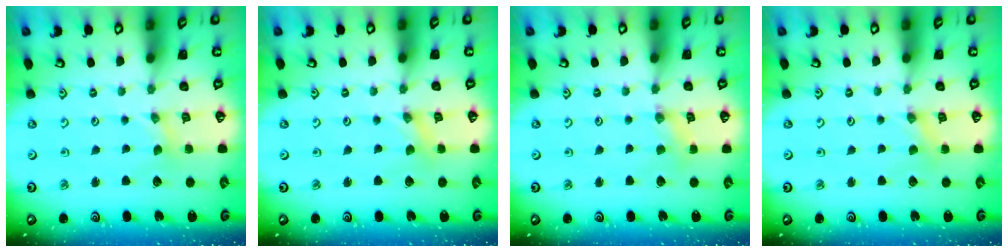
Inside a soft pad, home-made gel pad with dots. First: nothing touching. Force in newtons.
{"total": 0.0}
{"total": 2.1, "press": 2.1, "slide": 0.4}
{"total": 1.4, "press": 1.3, "slide": 0.3}